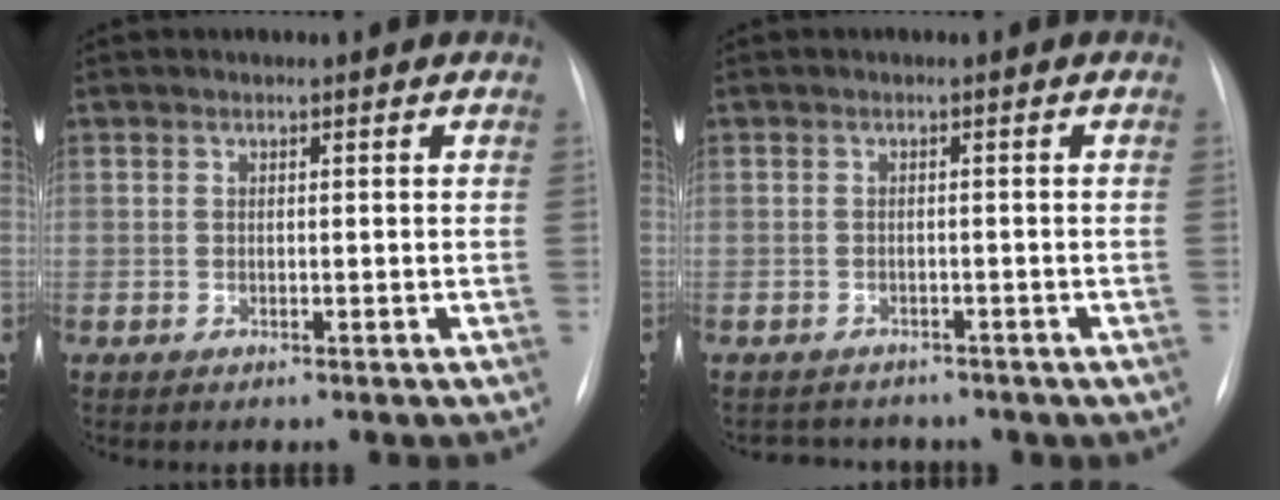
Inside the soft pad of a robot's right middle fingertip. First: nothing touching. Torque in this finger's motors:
{"motor_torque": [0.01, -1.02, 0.19, 0.01]}